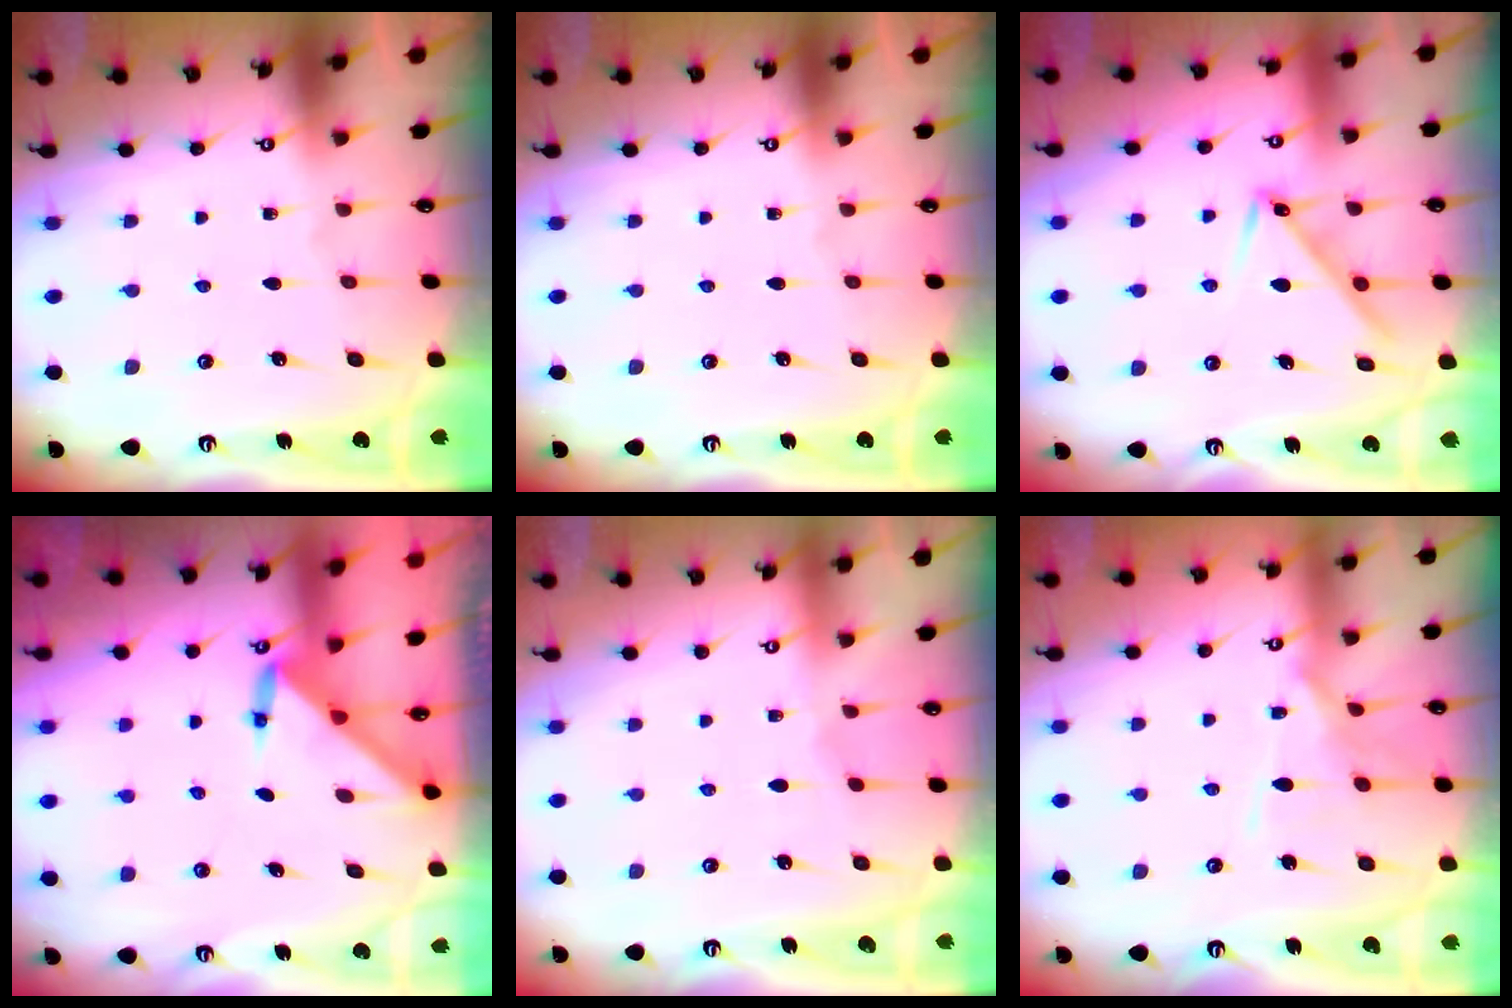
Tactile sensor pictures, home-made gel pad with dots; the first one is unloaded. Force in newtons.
{"total": 0.0}
{"total": 9.2, "press": 9.2, "slide": 0.6}
{"total": 3.2, "press": 3.2, "slide": 0.3}
{"total": 2.4, "press": 2.4, "slide": 0.5}
{"total": 10.3, "press": 10.3, "slide": 0.9}